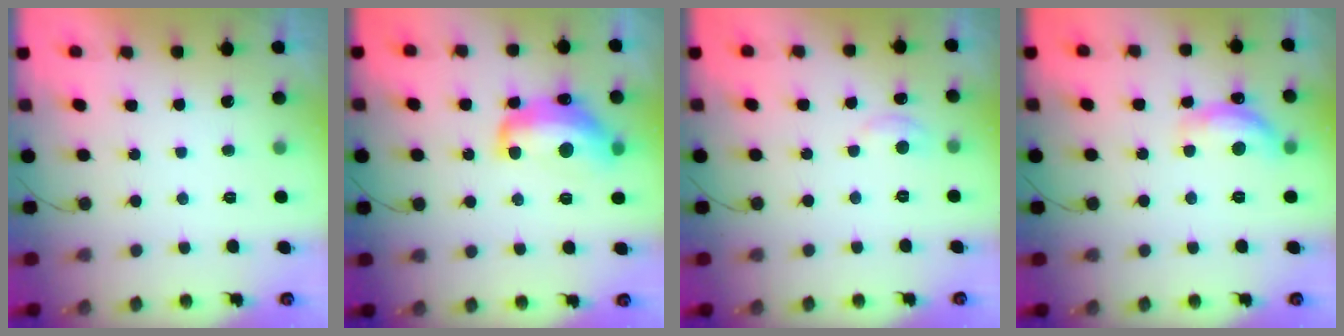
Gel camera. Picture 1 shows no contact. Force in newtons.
{"total": 14.3, "press": 14.3, "slide": 1.3}
{"total": 3.4, "press": 3.4, "slide": 0.4}
{"total": 12.0, "press": 11.9, "slide": 0.8}